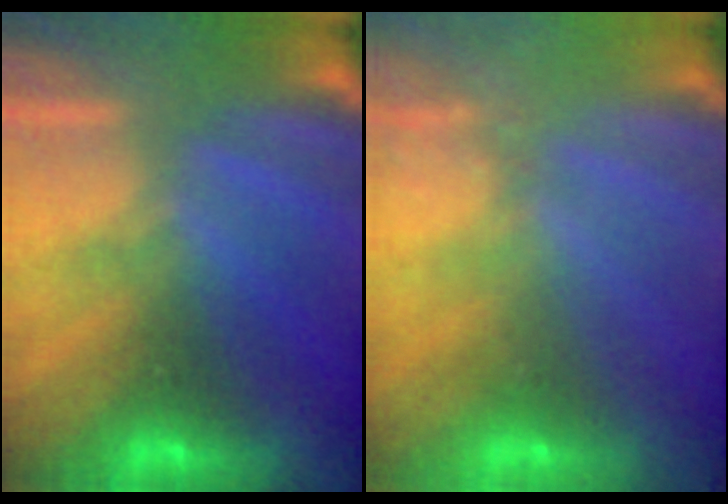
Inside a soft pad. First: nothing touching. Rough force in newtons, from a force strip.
{"total": 2.6}